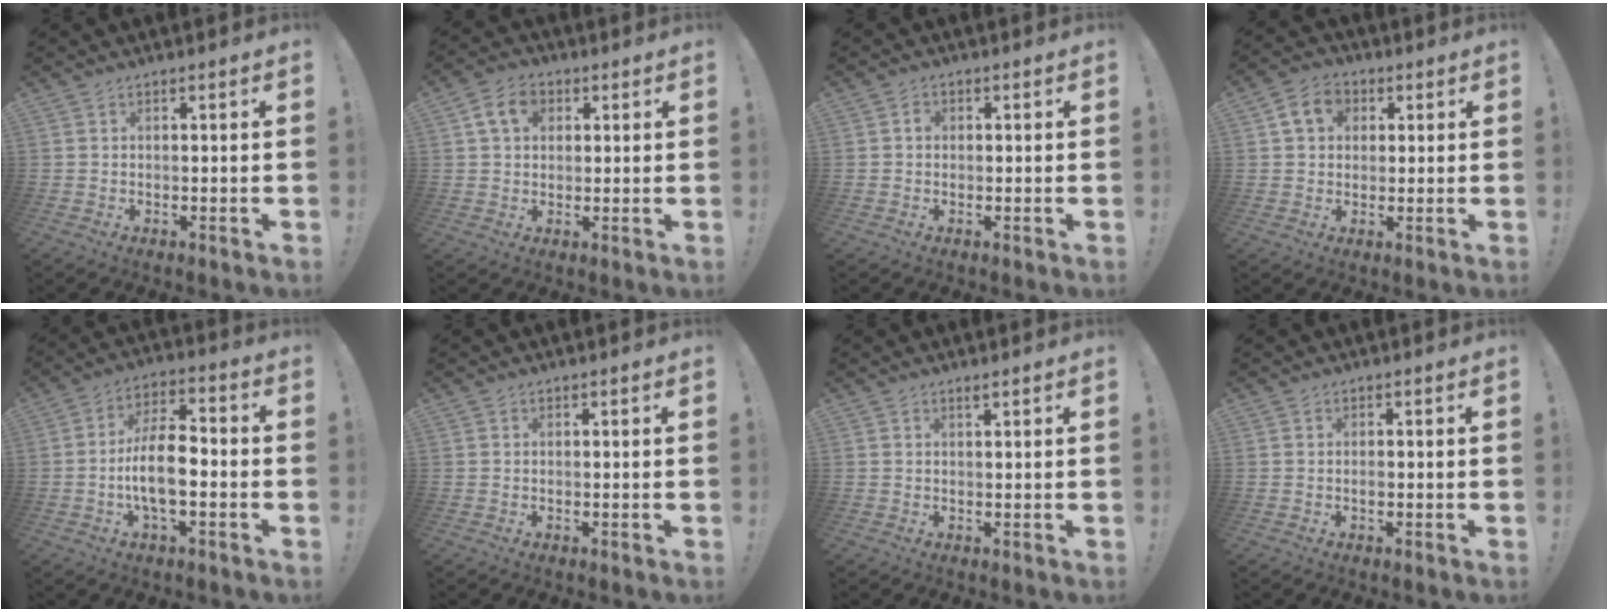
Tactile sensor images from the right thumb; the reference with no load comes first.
{"total": 7.8, "force": [2.7, 5.9, 4.4], "torque": [-0.068, 0.007, 0.052]}
{"total": 1.5, "force": [-0.2, 1.3, 0.8], "torque": [-0.012, 0.005, -0.005]}
{"total": 7.9, "force": [2.7, 6.4, 3.7], "torque": [-0.058, 0.005, 0.053]}
{"total": 11.6, "force": [-3.2, 5.1, 10.0], "torque": [-0.189, 0.012, -0.060]}
{"total": 0.0}
{"total": 1.0, "force": [0.8, 0.0, 0.5], "torque": [-0.004, -0.002, 0.013]}
{"total": 0.8, "force": [-0.4, 0.4, 0.6], "torque": [-0.006, -0.001, -0.009]}